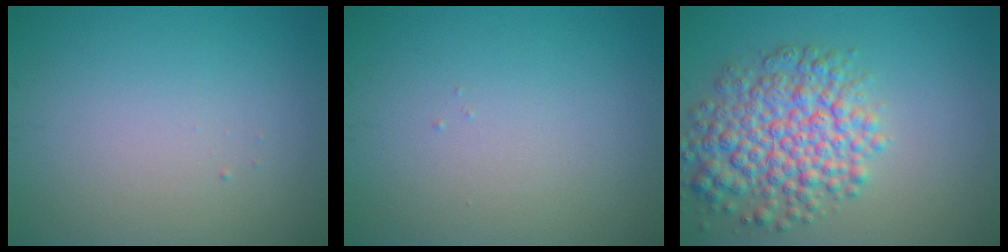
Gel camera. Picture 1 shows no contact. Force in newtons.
{"total": 0.0}
{"total": 7.1, "press": 7.1, "slide": 0.2}